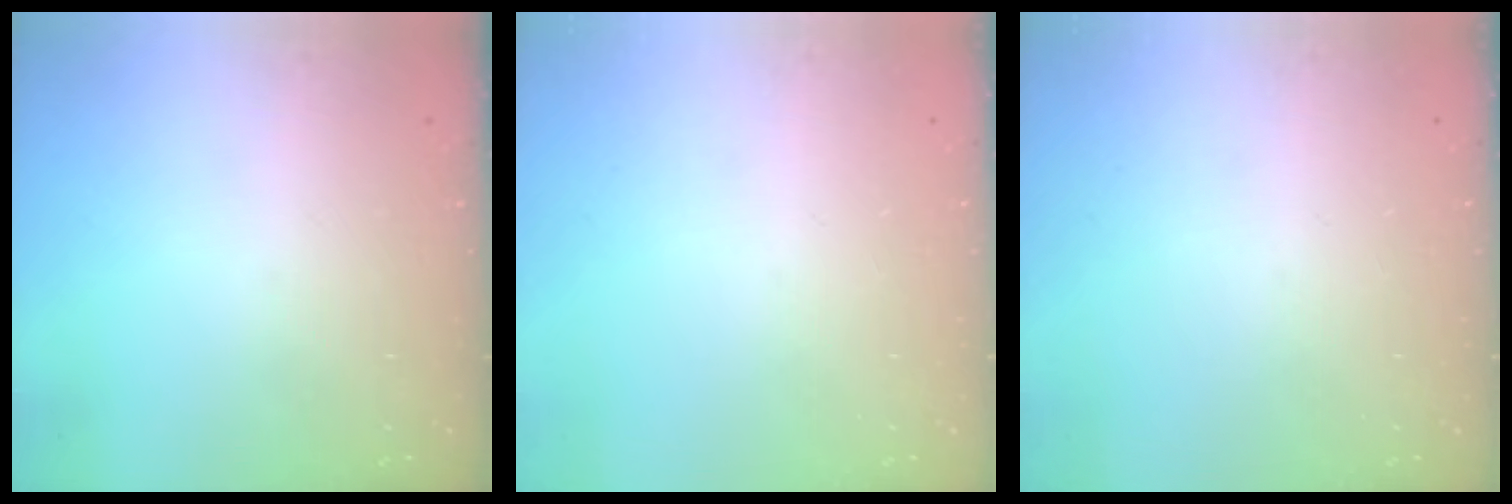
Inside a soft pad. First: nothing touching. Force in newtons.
{"total": 0.0}
{"total": 0.0}